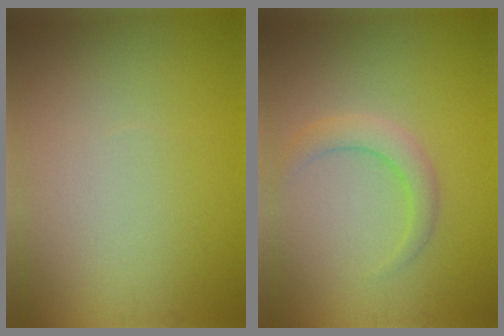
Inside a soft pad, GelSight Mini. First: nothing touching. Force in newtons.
{"total": 2.3, "press": 2.3, "slide": 0.0}